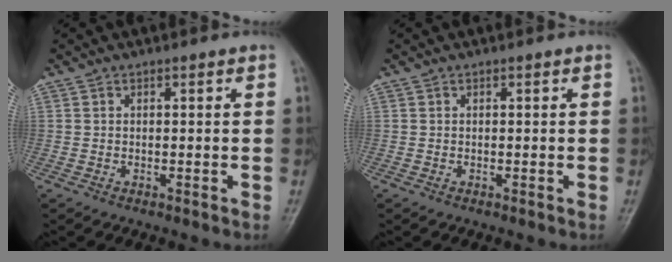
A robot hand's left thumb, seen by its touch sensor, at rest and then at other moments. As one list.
[{"total": 0.0}]